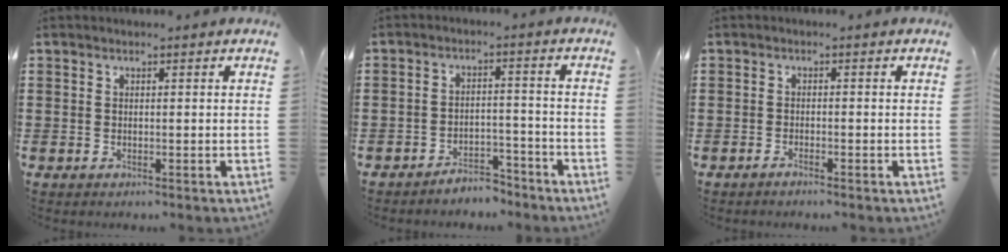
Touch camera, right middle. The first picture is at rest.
{"total": 4.2, "force": [-4.2, 0.5, 0.2], "torque": [-0.008, 0.005, -0.085]}
{"total": 0.9, "force": [-0.8, 0.0, 0.5], "torque": [-0.009, -0.003, -0.016]}